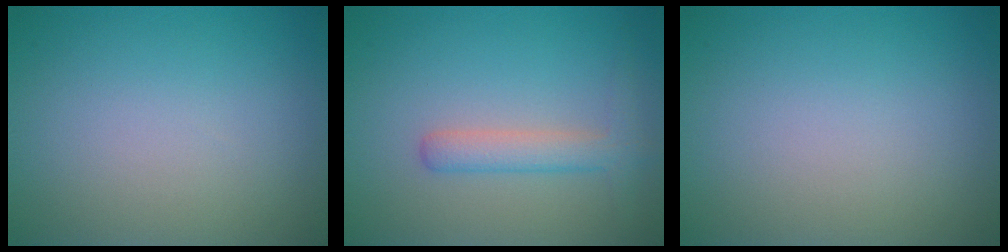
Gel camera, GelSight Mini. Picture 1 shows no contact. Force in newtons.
{"total": 2.7, "press": 2.7, "slide": 0.1}
{"total": 0.0}